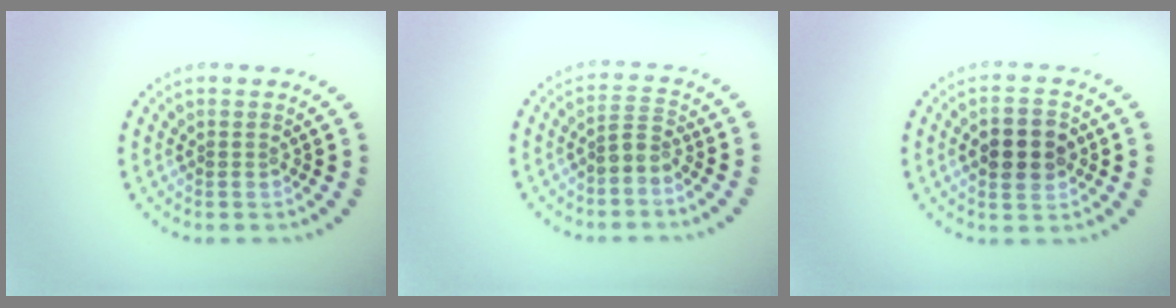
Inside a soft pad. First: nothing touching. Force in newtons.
{"total": 1.9, "press": 1.5, "slide": 1.1}
{"total": 4.3, "press": 4.3, "slide": 0.2}